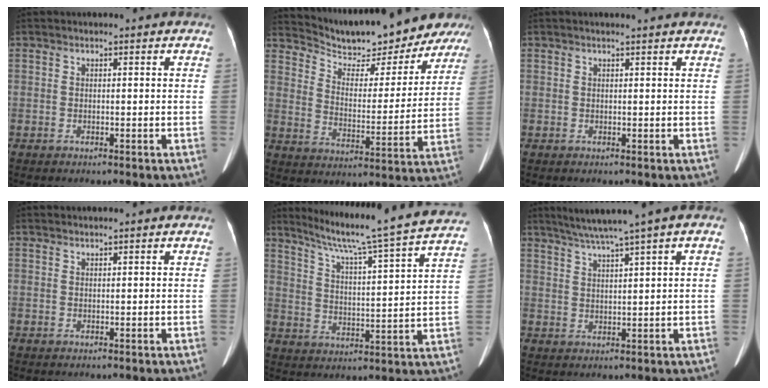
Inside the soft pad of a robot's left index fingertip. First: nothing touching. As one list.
[{"total": 17.5, "force": [16.3, 3.8, 5.1], "torque": [-0.079, -0.007, 0.226]}, {"total": 4.1, "force": [3.7, 0.1, 1.7], "torque": [-0.021, 0.019, 0.039]}, {"total": 1.8, "force": [1.7, -0.1, 0.6], "torque": [-0.007, 0.021, 0.029]}, {"total": 23.1, "force": [20.3, -1.7, 10.9], "torque": [-0.183, -0.037, 0.275]}, {"total": 7.8, "force": [5.3, -1.1, 5.5], "torque": [-0.089, 0.024, 0.089]}]